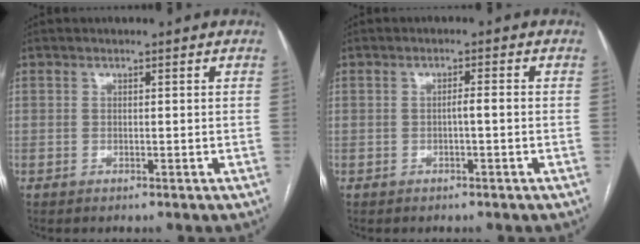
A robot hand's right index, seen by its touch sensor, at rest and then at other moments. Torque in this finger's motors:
{"motor_torque": [0.39, -0.14, 0.19, 0.05]}